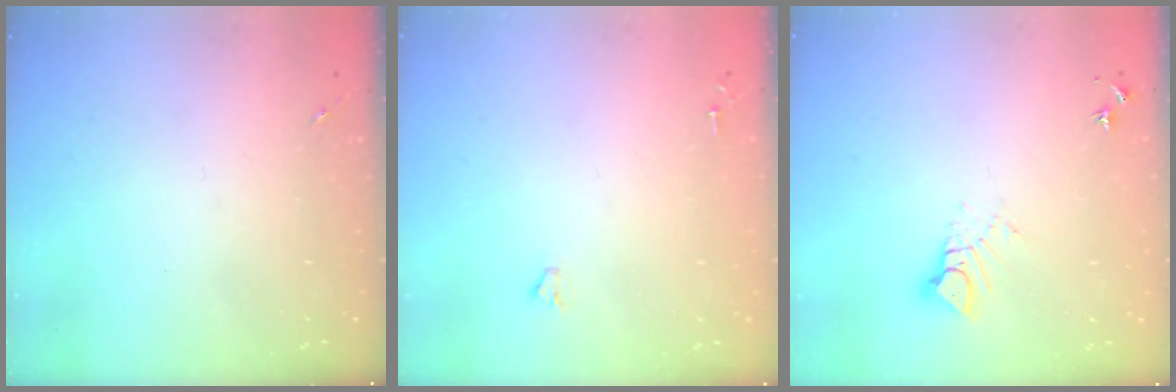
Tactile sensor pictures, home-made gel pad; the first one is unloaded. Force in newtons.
{"total": 0.9, "press": 0.9, "slide": 0.1}
{"total": 6.3, "press": 6.3, "slide": 0.5}